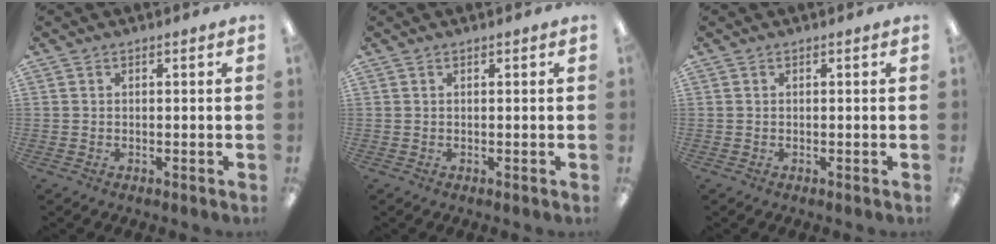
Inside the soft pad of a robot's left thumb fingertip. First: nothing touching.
{"total": 0.0}
{"total": 0.0}